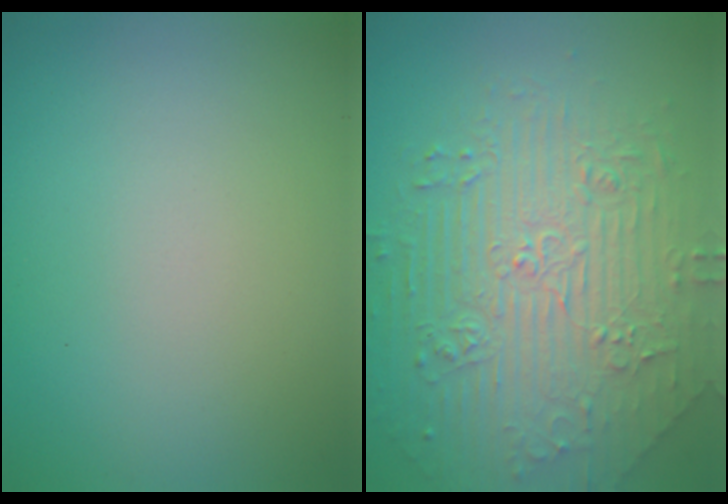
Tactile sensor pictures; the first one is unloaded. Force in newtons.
{"total": 5.3, "press": 5.0, "slide": 1.6}